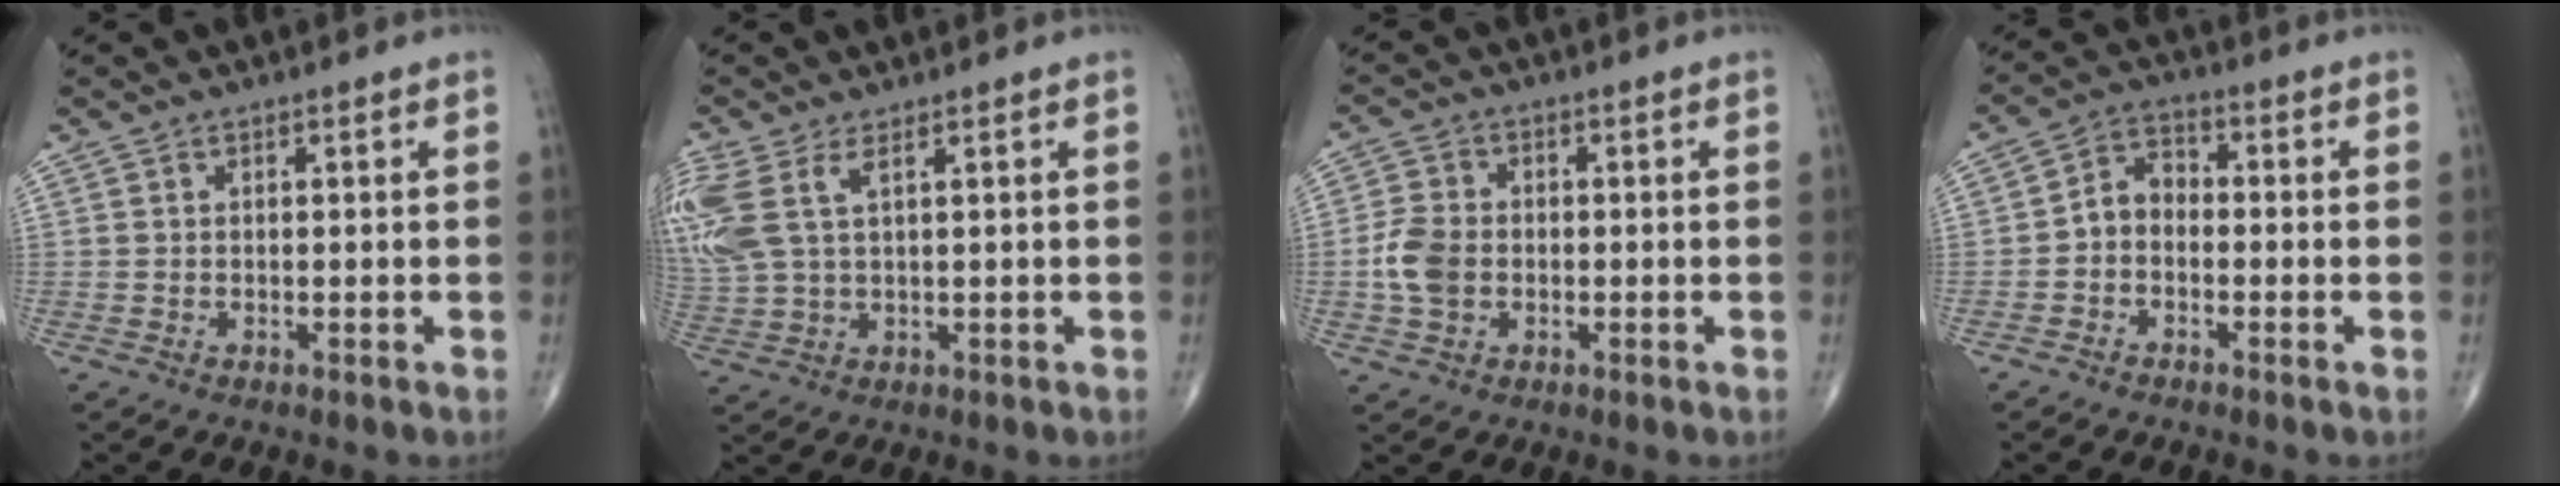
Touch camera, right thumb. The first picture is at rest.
{"total": 10.8, "force": [4.1, 5.2, 8.6], "torque": [-0.238, 0.005, 0.093]}
{"total": 6.3, "force": [-1.0, 4.6, 4.1], "torque": [-0.081, 0.009, -0.025]}
{"total": 4.9, "force": [-1.3, 3.6, 3.1], "torque": [-0.040, 0.026, -0.040]}